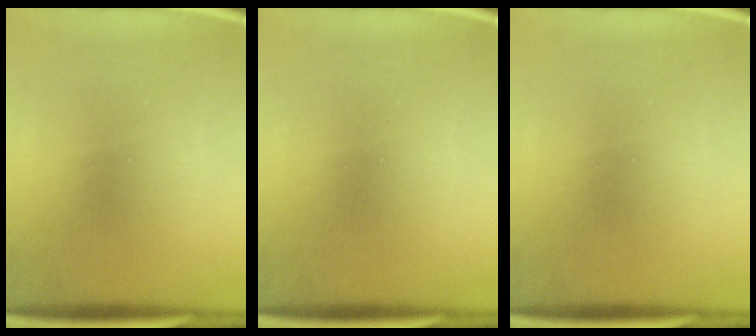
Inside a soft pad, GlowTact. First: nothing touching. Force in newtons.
{"total": 0.0}
{"total": 0.0}